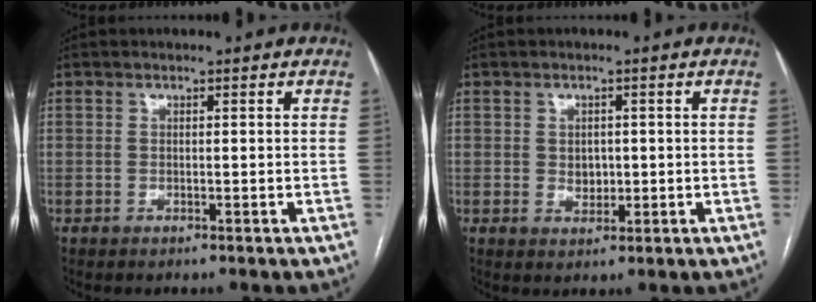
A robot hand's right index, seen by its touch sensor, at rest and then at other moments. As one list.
[{"total": 2.5, "force": [0.1, 2.0, 1.5], "torque": [-0.019, 0.001, 0.006]}]